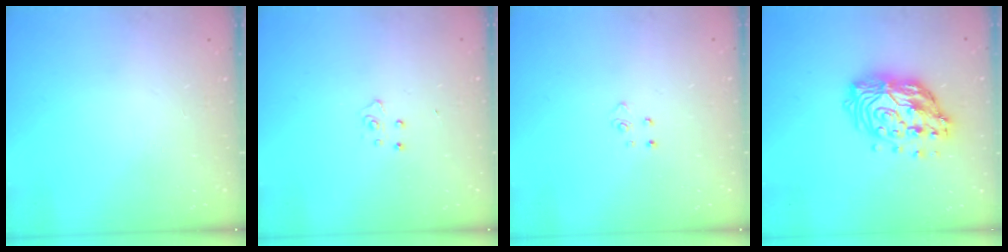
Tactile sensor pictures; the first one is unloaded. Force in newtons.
{"total": 3.9, "press": 3.9, "slide": 0.3}
{"total": 2.6, "press": 2.6, "slide": 0.3}
{"total": 17.1, "press": 17.0, "slide": 1.6}